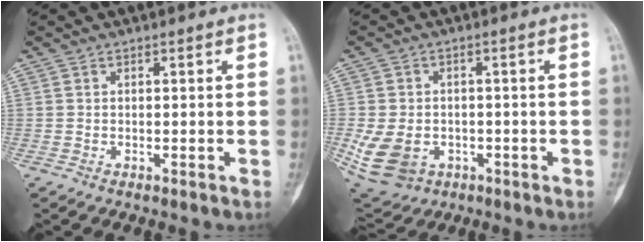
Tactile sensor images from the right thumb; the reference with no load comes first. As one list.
[{"total": 11.7, "force": [-3.0, 9.2, 6.5], "torque": [-0.140, 0.007, -0.034]}]